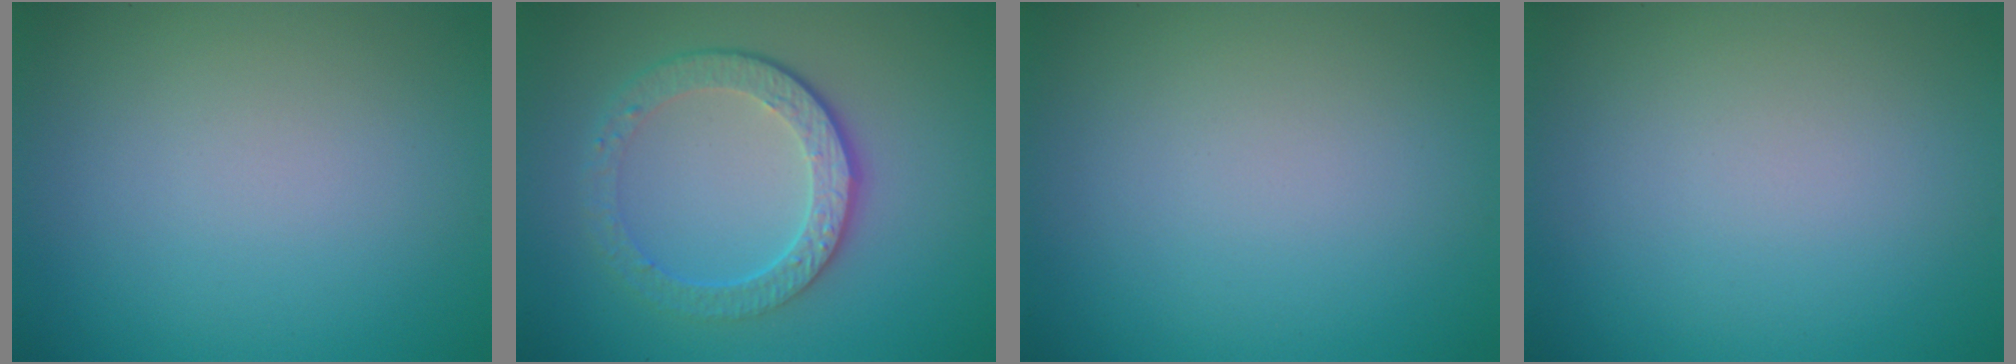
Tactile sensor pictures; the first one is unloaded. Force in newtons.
{"total": 4.8, "press": 3.4, "slide": 3.4}
{"total": 0.0}
{"total": 0.0}